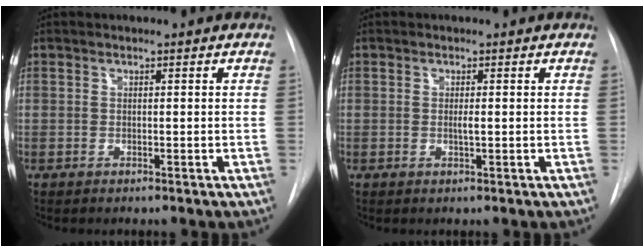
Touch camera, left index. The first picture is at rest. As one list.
[{"total": 0.8, "force": [0.1, 0.0, 0.7], "torque": [-0.016, -0.003, 0.004]}]